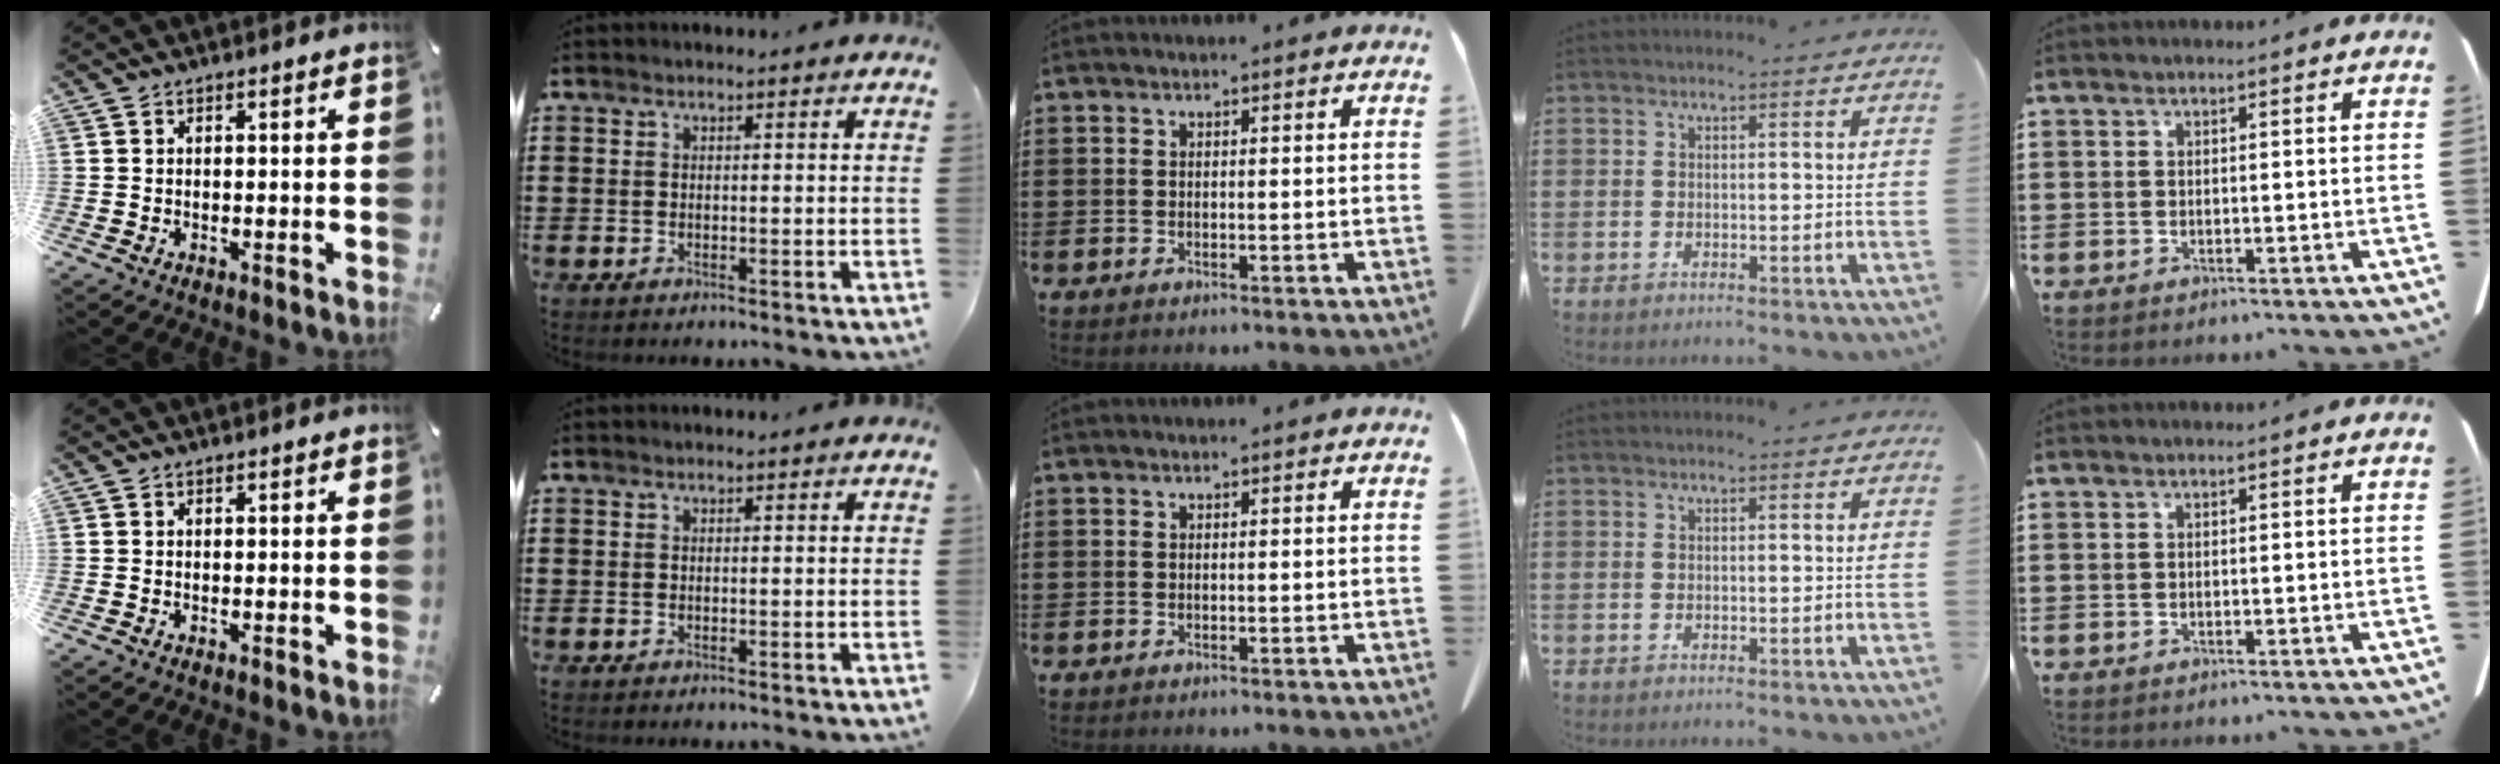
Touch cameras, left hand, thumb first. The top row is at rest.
{}